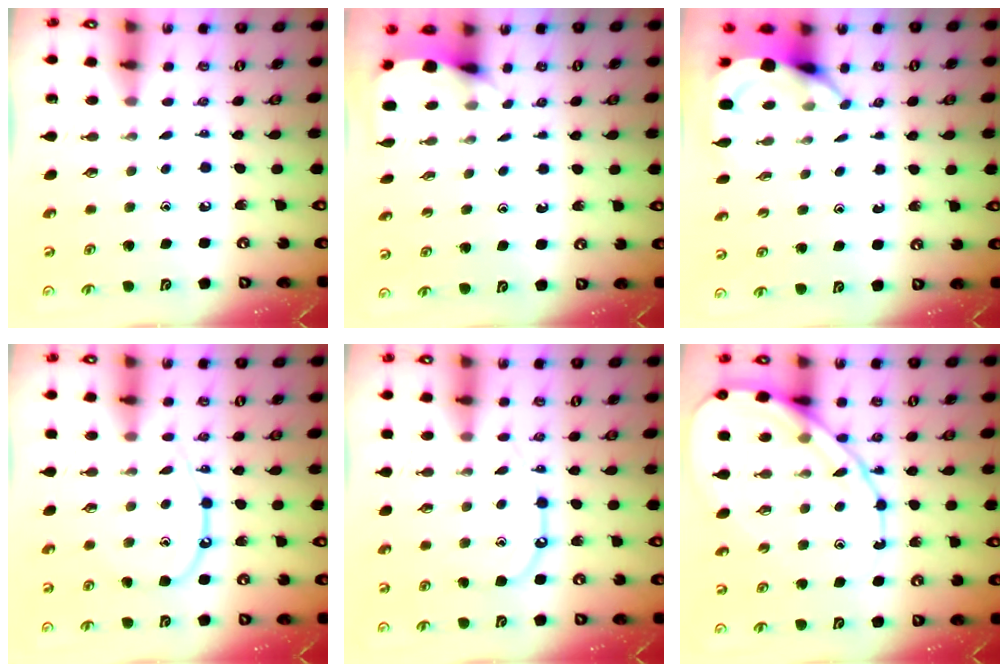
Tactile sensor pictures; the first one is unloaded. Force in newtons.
{"total": 3.6, "press": 3.6, "slide": 0.3}
{"total": 4.6, "press": 4.6, "slide": 0.5}
{"total": 10.7, "press": 10.7, "slide": 0.6}
{"total": 9.4, "press": 9.3, "slide": 1.0}
{"total": 13.8, "press": 13.8, "slide": 1.3}